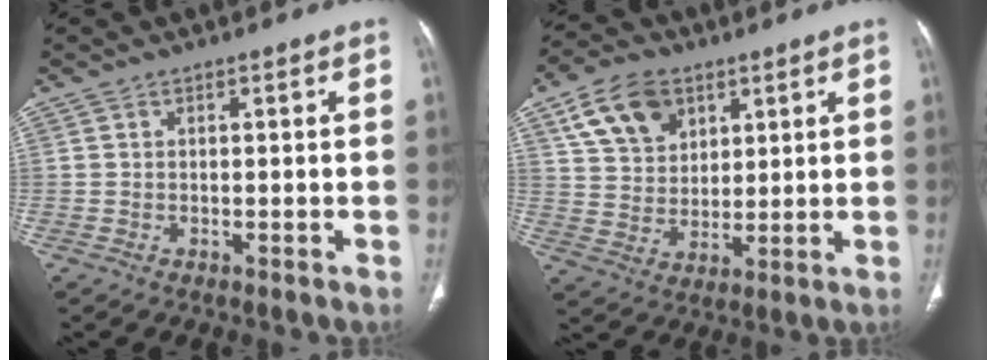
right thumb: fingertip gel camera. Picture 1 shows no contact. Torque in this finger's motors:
{"motor_torque": [-0.80, 1.23, 0.30, -0.26, 0.07]}